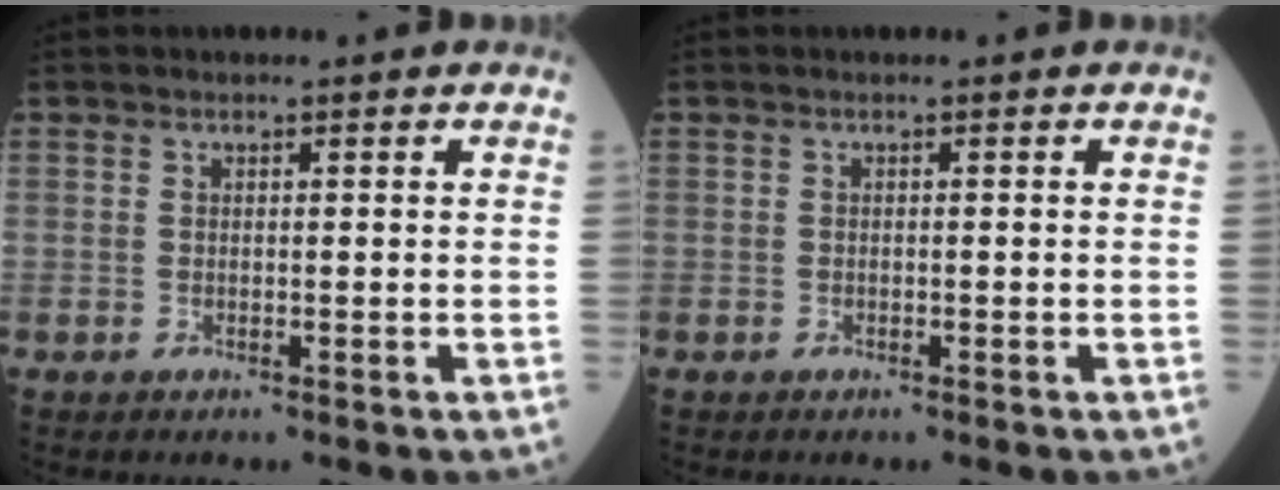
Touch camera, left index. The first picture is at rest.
{"total": 0.0}